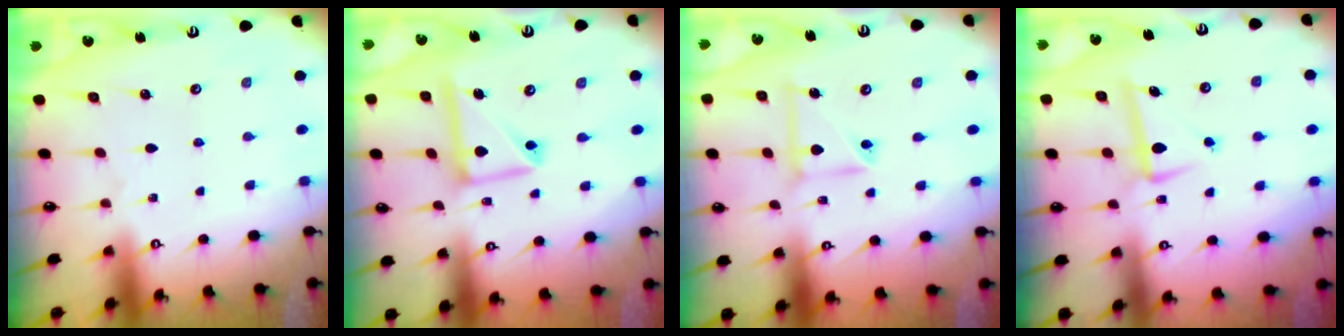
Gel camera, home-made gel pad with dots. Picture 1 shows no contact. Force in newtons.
{"total": 13.0, "press": 12.9, "slide": 1.3}
{"total": 7.4, "press": 7.3, "slide": 1.2}
{"total": 6.6, "press": 6.5, "slide": 1.1}